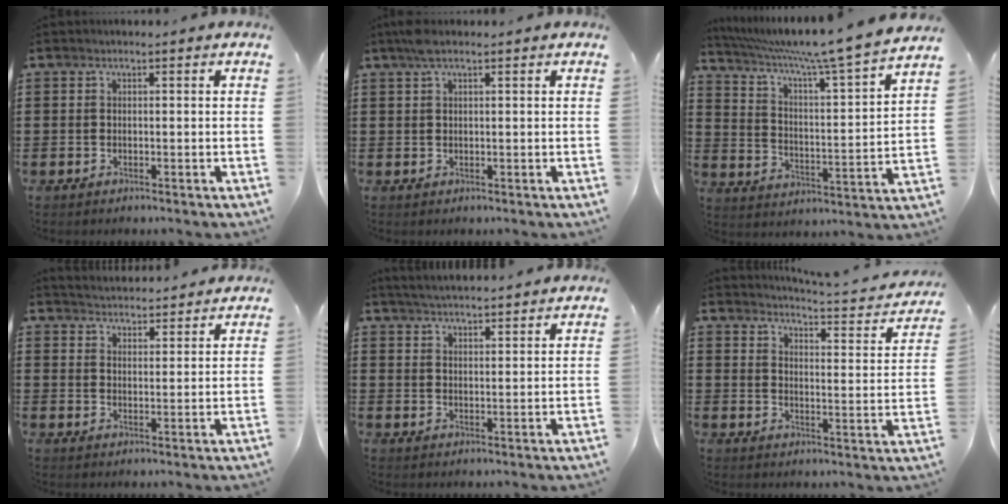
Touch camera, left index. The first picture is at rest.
{"total": 2.3, "force": [1.4, 0.4, 1.7], "torque": [-0.036, 0.003, 0.026]}
{"total": 8.4, "force": [7.1, -0.9, 4.4], "torque": [-0.113, -0.057, 0.110]}
{"total": 3.5, "force": [3.4, -0.3, -0.6], "torque": [-0.001, -0.019, 0.061]}
{"total": 3.6, "force": [3.6, -0.4, 0.2], "torque": [-0.016, -0.013, 0.064]}
{"total": 2.7, "force": [2.5, -0.4, 0.8], "torque": [-0.027, -0.031, 0.032]}